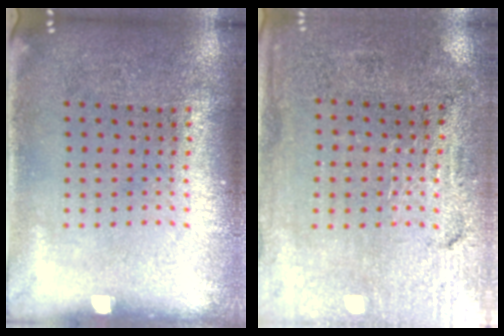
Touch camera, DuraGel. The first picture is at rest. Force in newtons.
{"total": 3.2, "press": 2.9, "slide": 1.3}